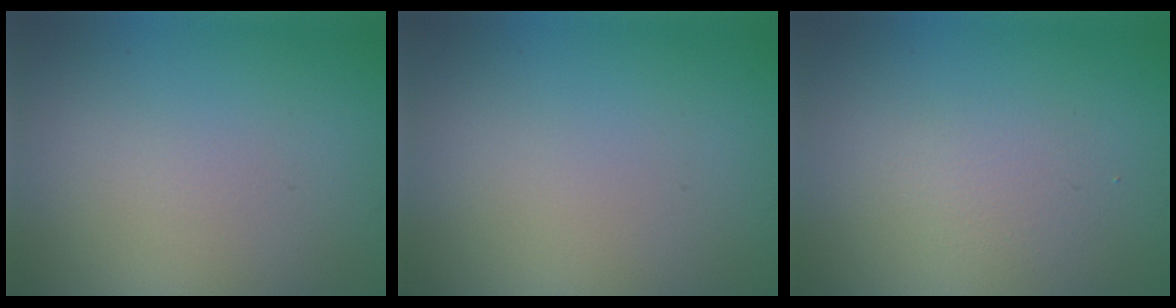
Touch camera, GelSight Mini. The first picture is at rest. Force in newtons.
{"total": 0.0}
{"total": 1.3, "press": 1.3, "slide": 0.1}